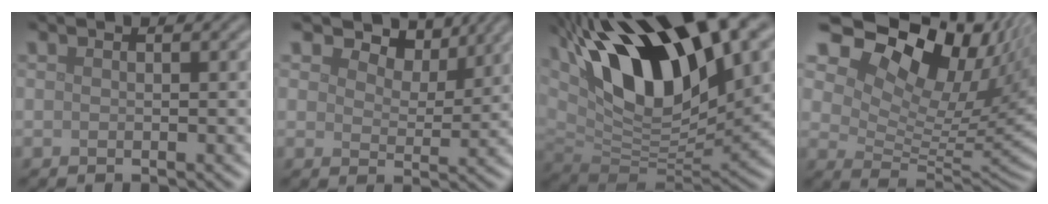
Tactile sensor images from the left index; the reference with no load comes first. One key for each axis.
{"total": 5.2, "fx": 3.9, "fy": 2.6, "fz": 2.3, "tx": -0.042, "ty": -0.009, "tz": 0.059}
{"total": 16.2, "fx": 7.4, "fy": 7.2, "fz": 12.5, "tx": -0.222, "ty": 0.017, "tz": 0.125}
{"total": 15.2, "fx": 8.5, "fy": 8.9, "fz": 9.0, "tx": -0.163, "ty": 0.031, "tz": 0.156}